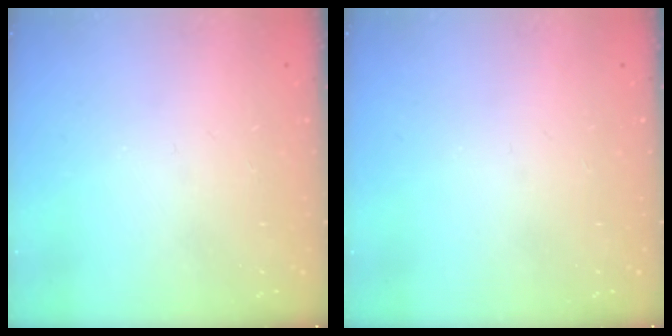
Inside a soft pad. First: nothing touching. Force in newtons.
{"total": 0.0}